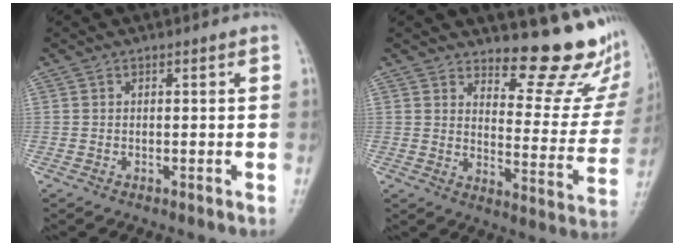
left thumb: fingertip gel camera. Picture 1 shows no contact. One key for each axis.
{"total": 14.6, "fx": 12.3, "fy": 4.3, "fz": 6.7, "tx": -0.041, "ty": -0.124, "tz": 0.155}